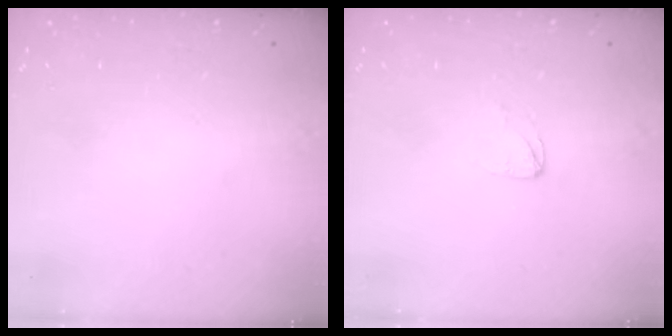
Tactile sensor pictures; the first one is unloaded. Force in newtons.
{"total": 3.0, "press": 3.0, "slide": 0.1}